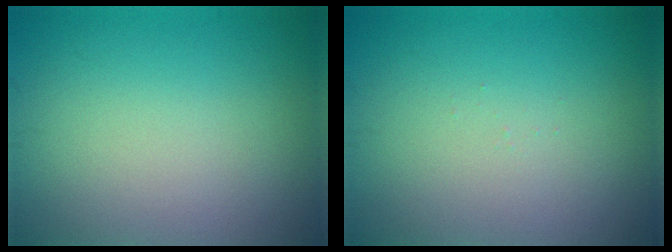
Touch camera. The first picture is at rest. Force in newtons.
{"total": 0.0}